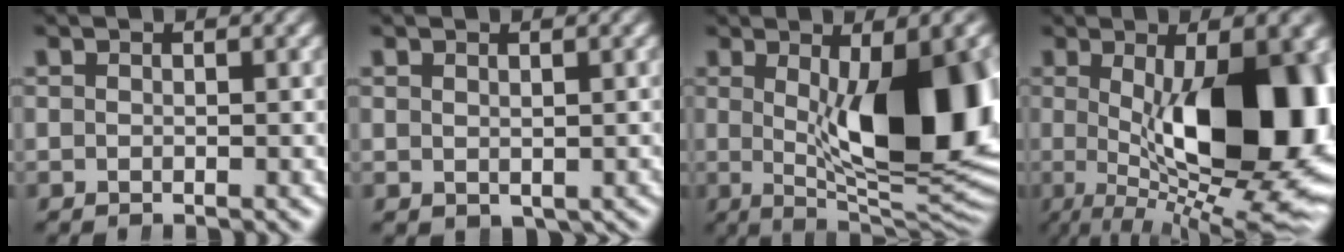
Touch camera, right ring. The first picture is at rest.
{"total": 0.6, "force": [0.2, 0.5, 0.3], "torque": [0.006, -0.007, 0.015]}
{"total": 16.5, "force": [0.3, 6.0, 15.4], "torque": [-0.205, -0.013, 0.022]}
{"total": 17.3, "force": [-0.9, 7.2, 15.7], "torque": [-0.225, -0.019, 0.008]}